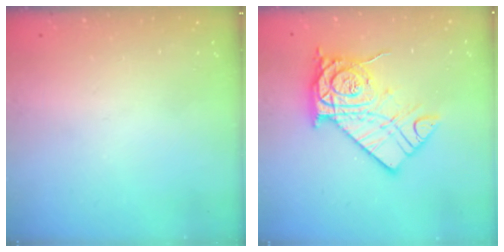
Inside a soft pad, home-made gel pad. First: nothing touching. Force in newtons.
{"total": 16.8, "press": 16.8, "slide": 0.6}